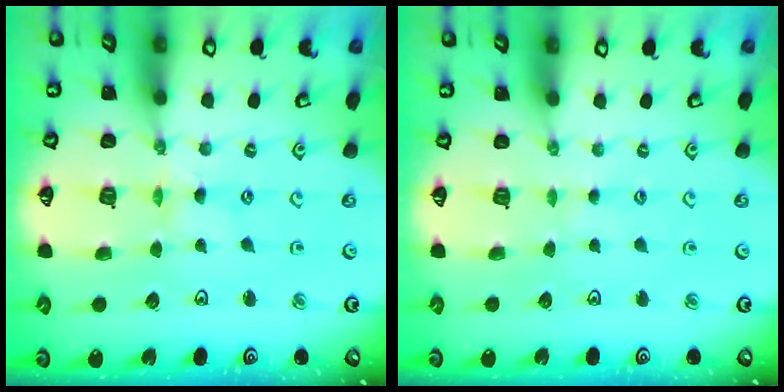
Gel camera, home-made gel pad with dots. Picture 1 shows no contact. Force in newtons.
{"total": 1.4, "press": 1.4, "slide": 0.2}